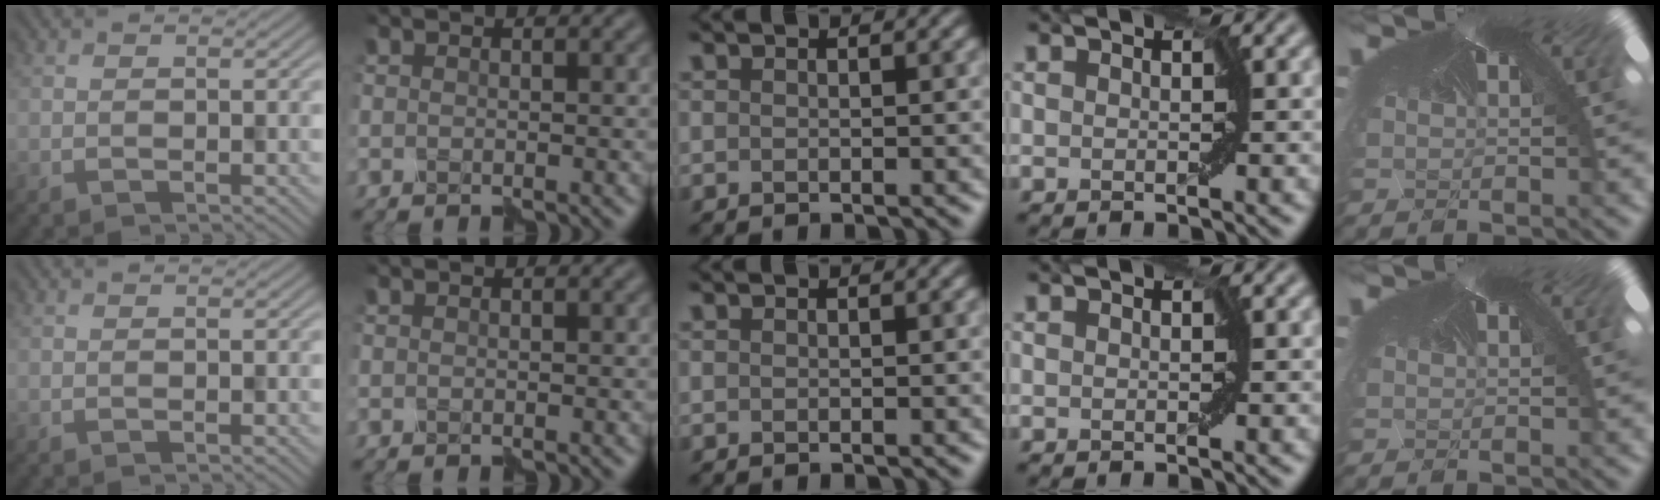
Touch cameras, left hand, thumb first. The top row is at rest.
{}